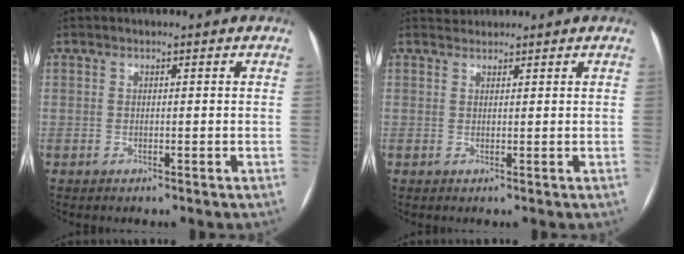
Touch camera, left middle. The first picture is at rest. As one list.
[{"total": 1.1, "force": [1.0, 0.1, -0.5], "torque": [-0.004, 0.006, 0.021]}]